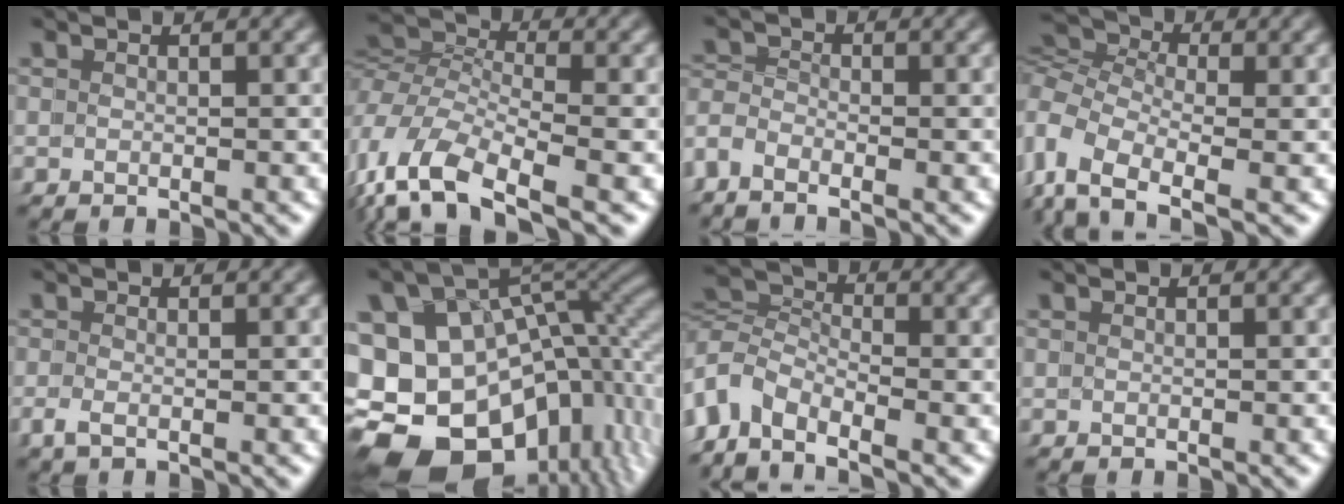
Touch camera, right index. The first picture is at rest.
{"total": 7.1, "force": [-3.0, 4.3, 4.9], "torque": [-0.117, -0.021, -0.044]}
{"total": 2.5, "force": [-2.2, 1.1, 0.2], "torque": [-0.015, -0.011, -0.041]}
{"total": 6.2, "force": [-0.8, 4.5, 4.1], "torque": [-0.102, -0.020, -0.011]}
{"total": 1.2, "force": [-1.0, -0.3, 0.5], "torque": [-0.017, -0.007, -0.016]}
{"total": 23.9, "force": [-6.1, 19.2, 12.9], "torque": [-0.266, -0.100, -0.085]}
{"total": 5.5, "force": [-2.3, 4.3, 2.5], "torque": [-0.071, -0.018, -0.046]}
{"total": 0.0}